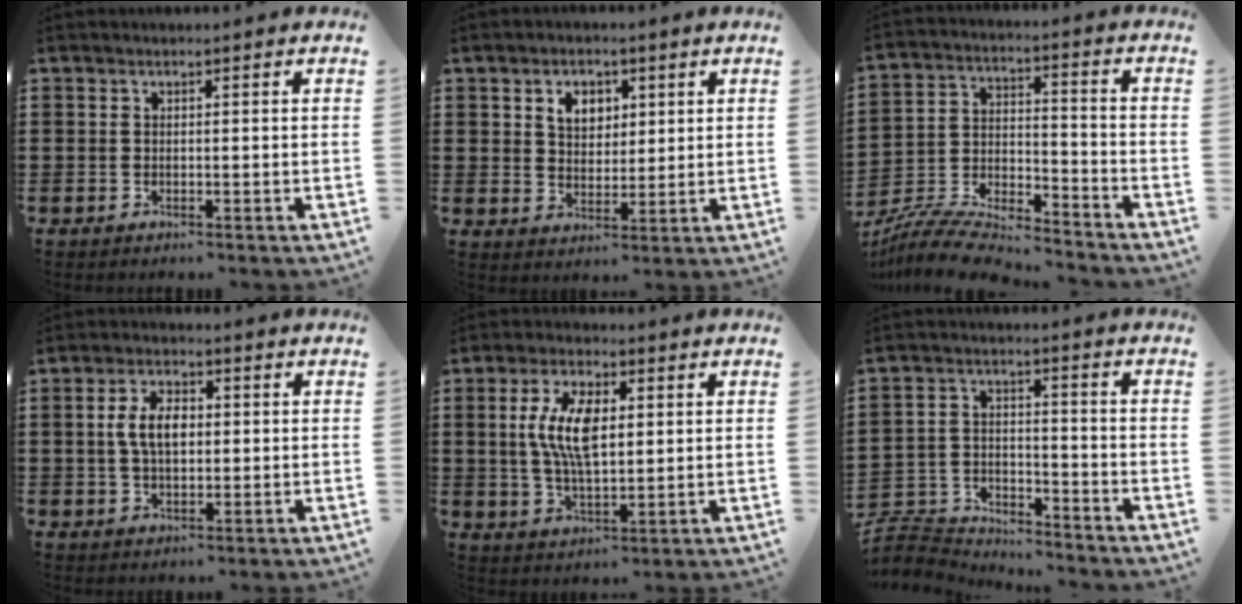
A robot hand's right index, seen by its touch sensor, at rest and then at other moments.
{"total": 4.5, "force": [1.9, 3.3, 2.3], "torque": [-0.050, 0.009, 0.030]}
{"total": 8.2, "force": [-7.8, 1.2, 2.1], "torque": [-0.054, 0.004, -0.159]}
{"total": 5.8, "force": [0.5, 3.1, 4.9], "torque": [-0.100, 0.006, 0.002]}
{"total": 9.3, "force": [1.7, 4.2, 8.1], "torque": [-0.175, 0.009, 0.026]}
{"total": 5.9, "force": [-5.7, 1.4, 0.3], "torque": [-0.025, 0.007, -0.120]}